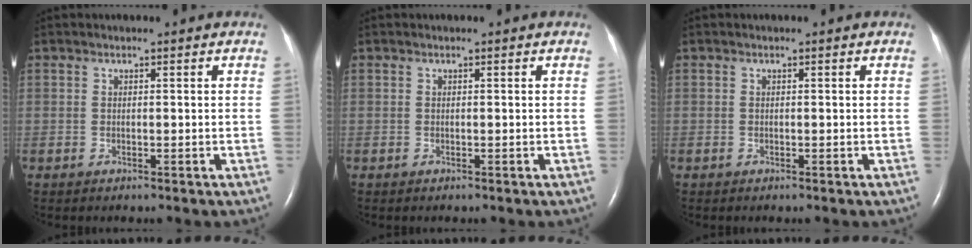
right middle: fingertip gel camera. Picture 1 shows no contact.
{"total": 0.0}
{"total": 0.0}